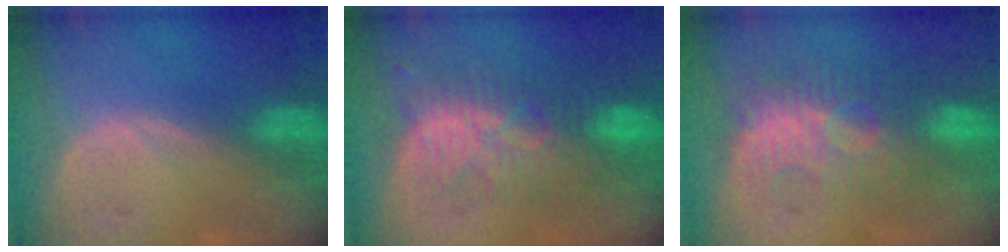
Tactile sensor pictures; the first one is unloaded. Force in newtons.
{"total": 8.3, "press": 8.1, "slide": 2.0}
{"total": 8.7, "press": 8.2, "slide": 2.8}